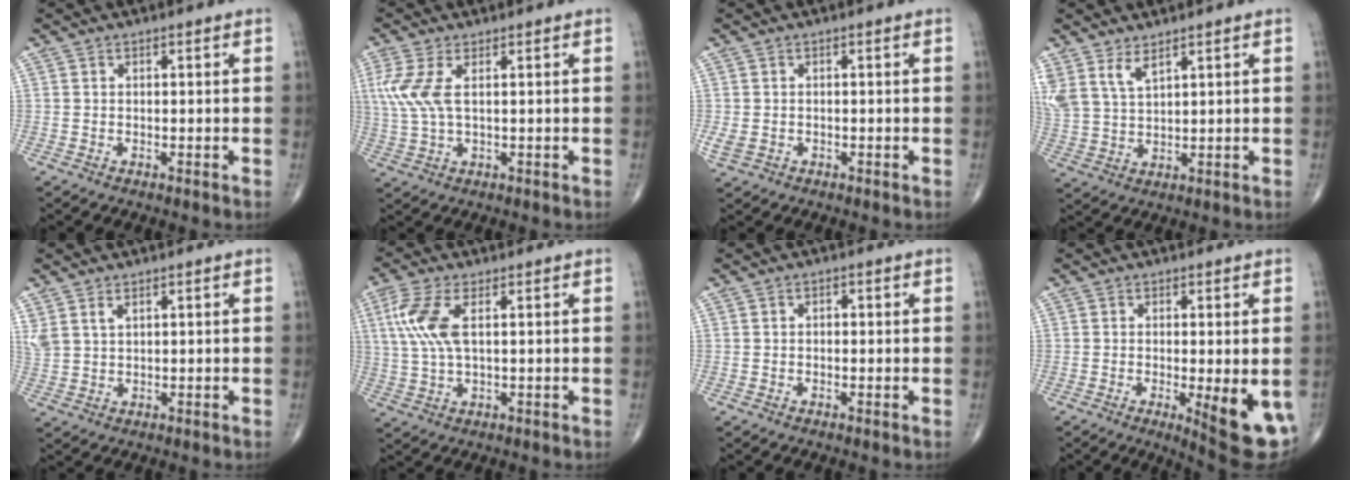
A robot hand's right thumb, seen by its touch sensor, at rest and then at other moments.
{"total": 6.8, "force": [1.8, 2.8, 5.9], "torque": [-0.161, 0.002, 0.044]}
{"total": 2.3, "force": [-0.5, 1.8, 1.3], "torque": [-0.035, 0.001, -0.004]}
{"total": 6.4, "force": [4.4, 2.5, 4.0], "torque": [-0.083, -0.018, 0.100]}
{"total": 3.6, "force": [2.2, 1.7, 2.2], "torque": [-0.051, -0.002, 0.057]}
{"total": 8.5, "force": [2.4, 3.4, 7.4], "torque": [-0.187, 0.002, 0.050]}
{"total": 0.9, "force": [0.0, 0.7, 0.6], "torque": [0.002, 0.003, -0.002]}
{"total": 10.9, "force": [-2.8, 2.7, 10.2], "torque": [-0.129, -0.024, -0.032]}